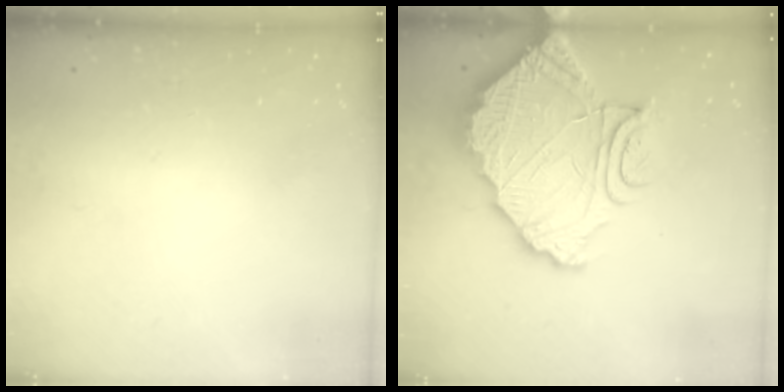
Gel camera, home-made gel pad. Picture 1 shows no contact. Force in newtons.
{"total": 17.8, "press": 17.8, "slide": 1.3}